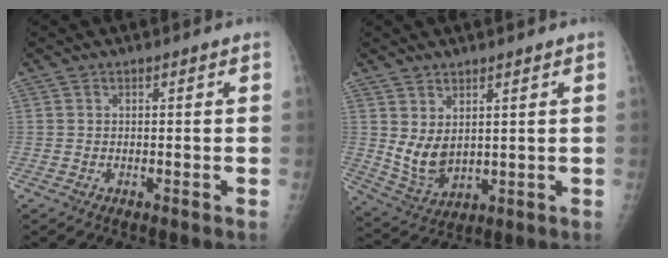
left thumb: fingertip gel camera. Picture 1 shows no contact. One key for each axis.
{"total": 7.0, "fx": 2.3, "fy": 4.4, "fz": 4.9, "tx": -0.077, "ty": -0.027, "tz": 0.062}